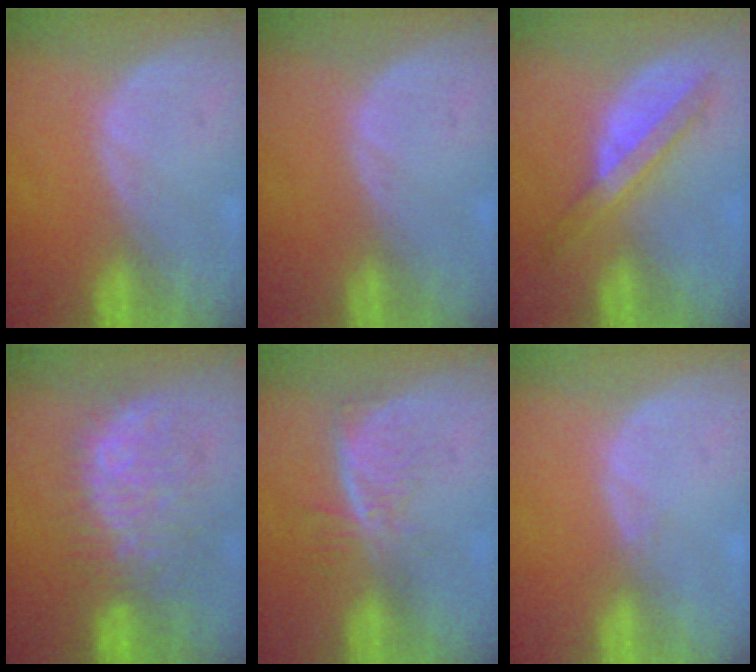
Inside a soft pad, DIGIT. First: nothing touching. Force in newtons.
{"total": 0.0}
{"total": 5.8, "press": 5.7, "slide": 1.4}
{"total": 10.4, "press": 9.4, "slide": 4.5}
{"total": 5.9, "press": 5.0, "slide": 3.1}
{"total": 0.6, "press": 0.6, "slide": 0.2}